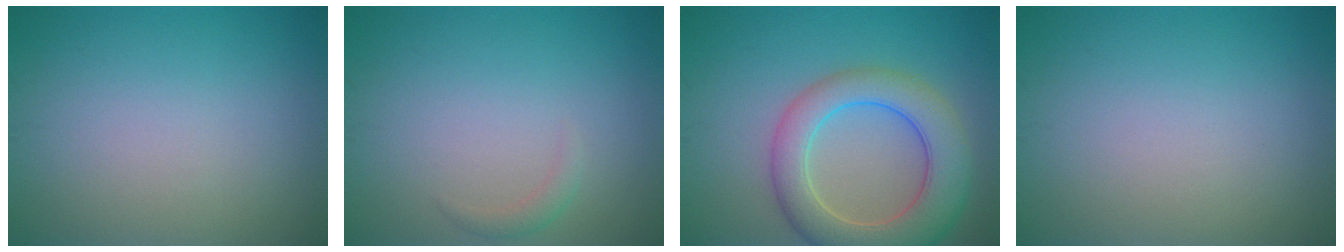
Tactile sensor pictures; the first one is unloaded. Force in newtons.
{"total": 1.0, "press": 1.0, "slide": 0.0}
{"total": 7.6, "press": 7.5, "slide": 0.4}
{"total": 0.0}